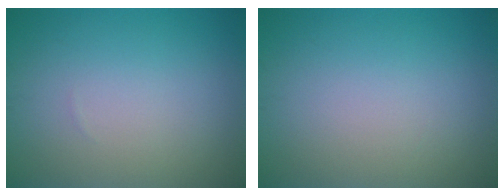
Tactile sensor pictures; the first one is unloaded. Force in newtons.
{"total": 0.0}